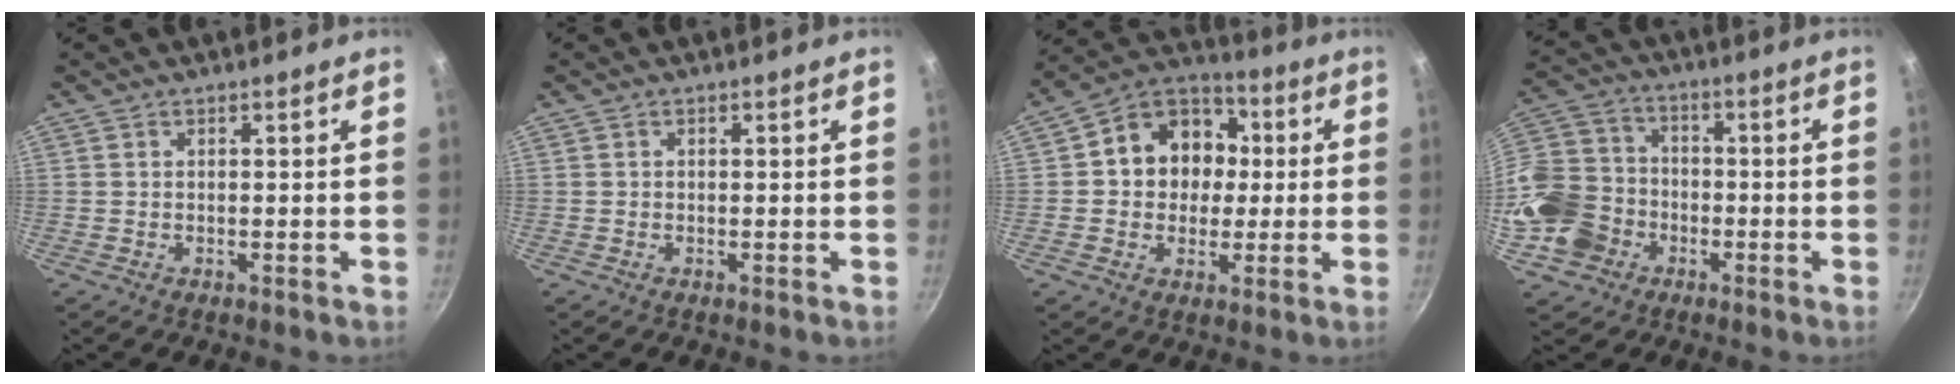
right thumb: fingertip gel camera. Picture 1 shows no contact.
{"total": 0.0}
{"total": 13.7, "force": [1.2, 11.6, 7.1], "torque": [-0.070, 0.026, 0.002]}
{"total": 15.2, "force": [-4.9, 12.8, 6.5], "torque": [-0.120, 0.046, -0.099]}